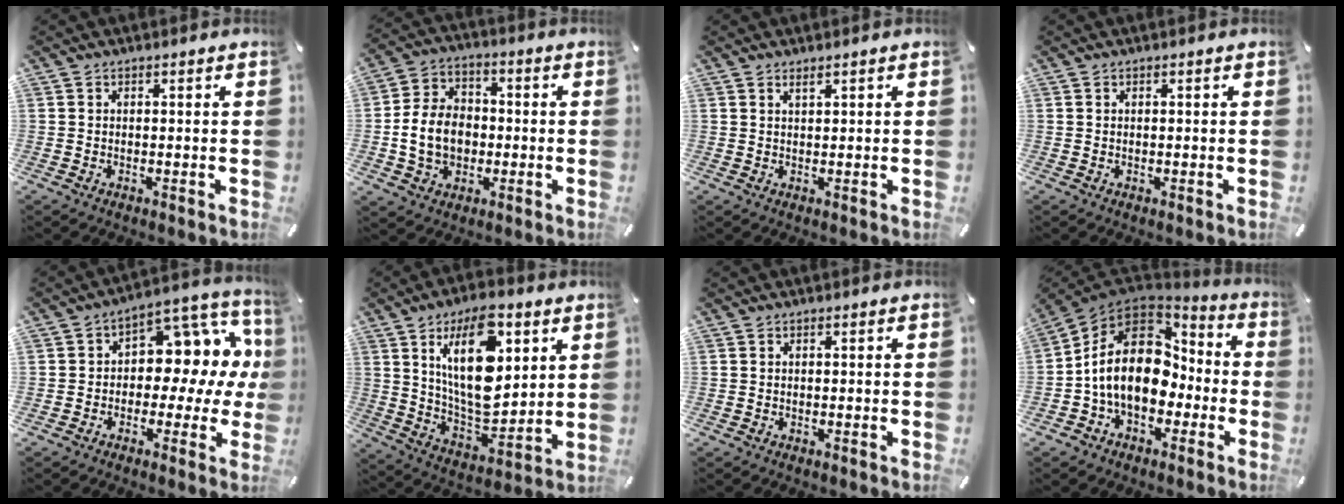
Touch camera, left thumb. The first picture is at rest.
{"total": 10.9, "force": [-1.5, 8.9, 6.1], "torque": [-0.138, 0.021, -0.025]}
{"total": 1.1, "force": [0.8, 0.3, 0.7], "torque": [-0.014, 0.000, 0.013]}
{"total": 0.0}
{"total": 11.9, "force": [1.6, 8.3, 8.3], "torque": [-0.103, -0.026, 0.026]}
{"total": 20.6, "force": [8.3, 10.1, 16.0], "torque": [-0.289, -0.033, 0.130]}
{"total": 0.0}
{"total": 17.8, "force": [-0.5, 13.3, 11.7], "torque": [-0.217, 0.013, -0.005]}